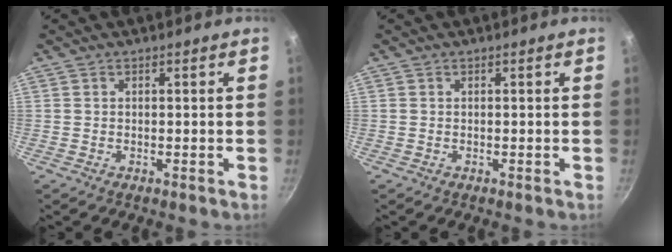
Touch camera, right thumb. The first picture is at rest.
{"total": 0.0}